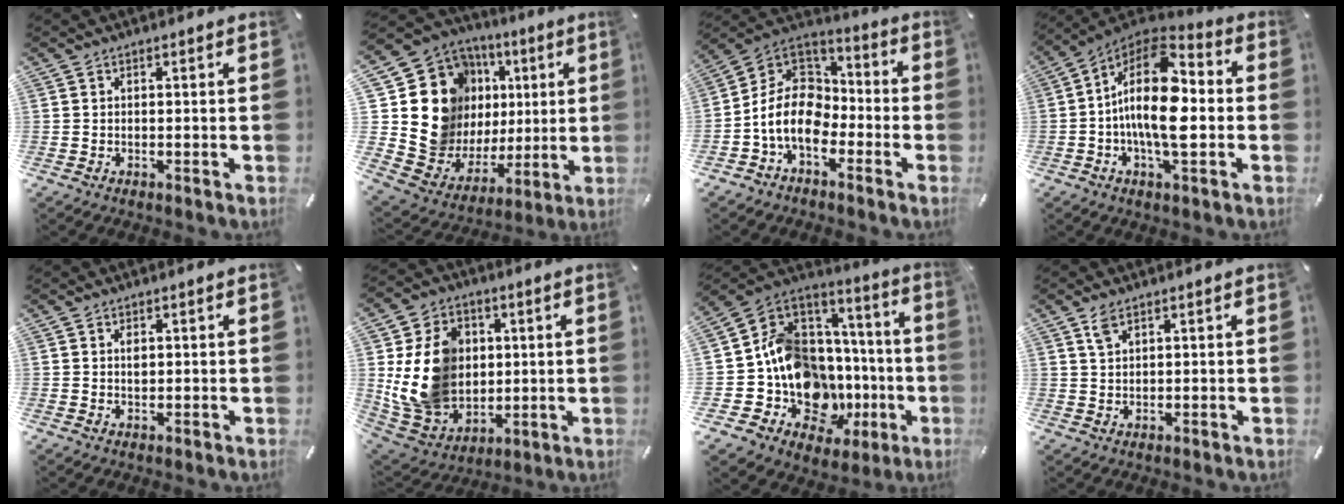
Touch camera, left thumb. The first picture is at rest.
{"total": 18.3, "force": [4.5, 16.1, 7.5], "torque": [-0.133, -0.052, 0.112]}
{"total": 13.2, "force": [-5.7, 9.3, 7.4], "torque": [-0.176, 0.018, -0.111]}
{"total": 18.4, "force": [-0.9, 8.5, 16.3], "torque": [-0.319, -0.005, -0.020]}
{"total": 1.4, "force": [0.3, 0.8, 1.1], "torque": [-0.024, 0.002, 0.005]}
{"total": 17.2, "force": [1.9, 14.2, 9.5], "torque": [-0.213, -0.008, 0.041]}
{"total": 15.9, "force": [-6.0, 11.8, 8.8], "torque": [-0.182, -0.044, -0.085]}
{"total": 3.3, "force": [2.0, 1.6, 2.1], "torque": [-0.045, 0.001, 0.036]}